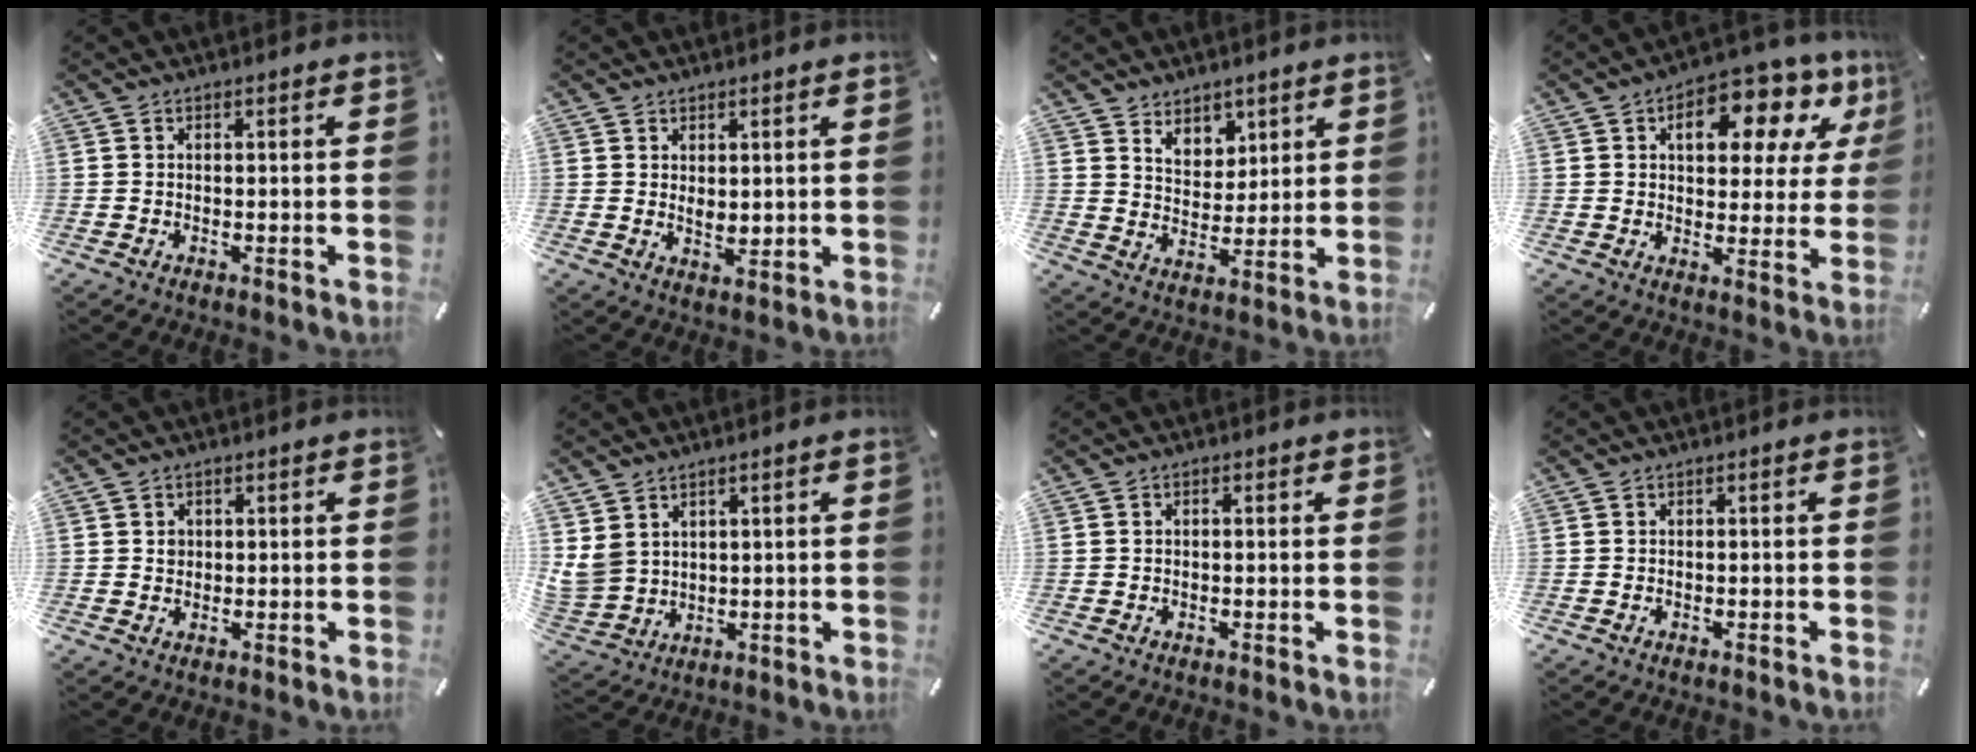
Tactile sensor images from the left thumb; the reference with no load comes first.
{"total": 2.5, "force": [1.3, 1.7, 1.4], "torque": [-0.021, -0.001, 0.023]}
{"total": 6.5, "force": [4.5, 4.7, 0.4], "torque": [-0.002, -0.029, 0.080]}
{"total": 14.5, "force": [6.9, 8.0, 9.9], "torque": [-0.124, -0.030, 0.111]}
{"total": 1.5, "force": [0.3, 1.4, 0.3], "torque": [0.001, 0.002, 0.002]}
{"total": 6.4, "force": [3.0, 5.5, 1.3], "torque": [-0.047, -0.018, 0.057]}
{"total": 0.8, "force": [-0.1, 0.4, 0.6], "torque": [-0.011, 0.003, -0.004]}
{"total": 0.5, "force": [-0.5, 0.1, 0.2], "torque": [-0.005, -0.001, -0.009]}